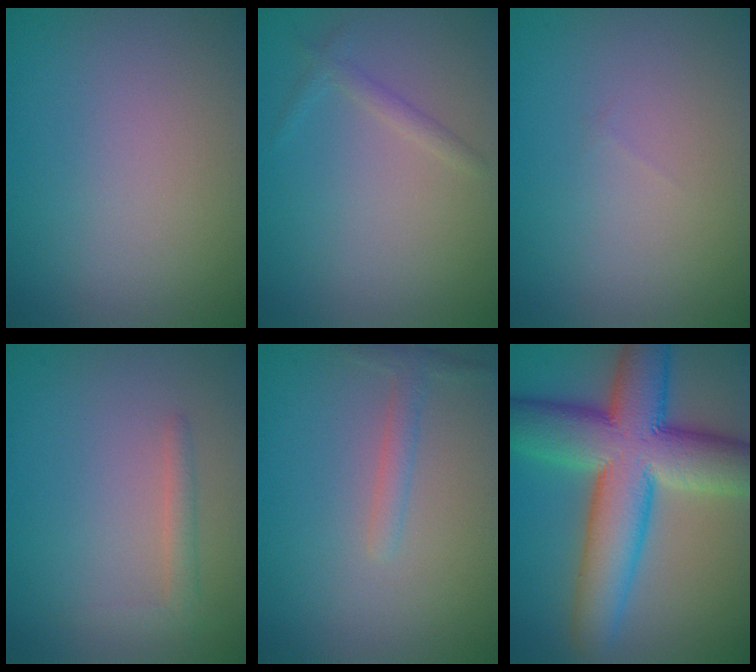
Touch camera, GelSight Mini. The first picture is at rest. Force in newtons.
{"total": 1.1, "press": 1.1, "slide": 0.0}
{"total": 0.0}
{"total": 1.6, "press": 1.6, "slide": 0.1}
{"total": 1.5, "press": 1.5, "slide": 0.0}
{"total": 13.2, "press": 13.2, "slide": 0.4}